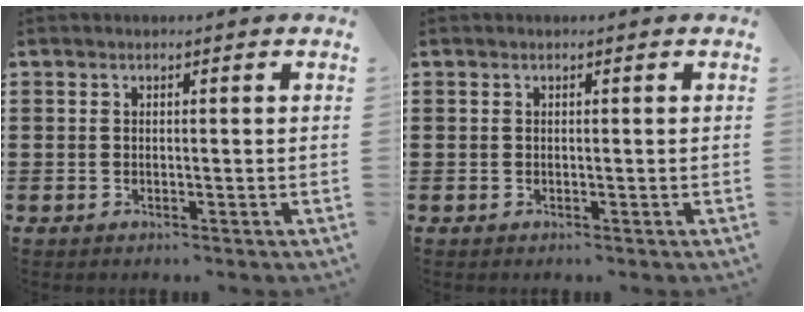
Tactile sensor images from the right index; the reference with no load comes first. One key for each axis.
{"total": 0.0}